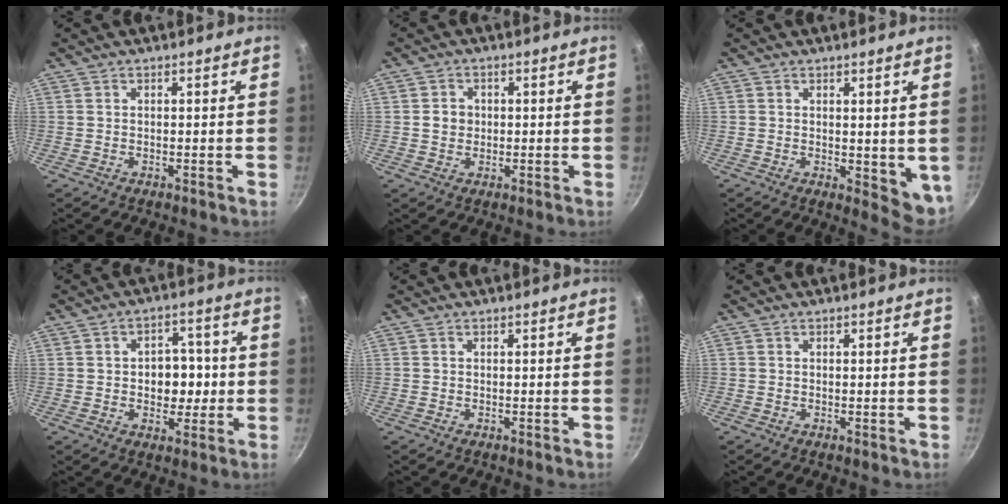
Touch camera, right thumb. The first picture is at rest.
{"total": 3.0, "force": [0.1, 2.7, 1.3], "torque": [-0.006, 0.005, -0.001]}
{"total": 6.0, "force": [0.9, 3.2, 5.0], "torque": [-0.055, -0.014, 0.017]}
{"total": 7.8, "force": [-0.2, 5.8, 5.2], "torque": [-0.032, 0.007, -0.006]}
{"total": 0.0}
{"total": 0.0}